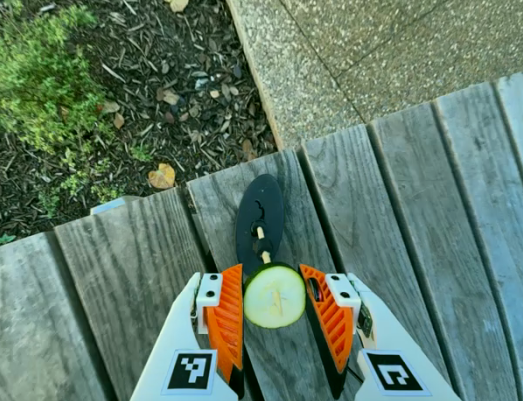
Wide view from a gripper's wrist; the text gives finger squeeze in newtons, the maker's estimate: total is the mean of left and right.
{"total": 5.9, "left": 6.0, "right": 5.7}